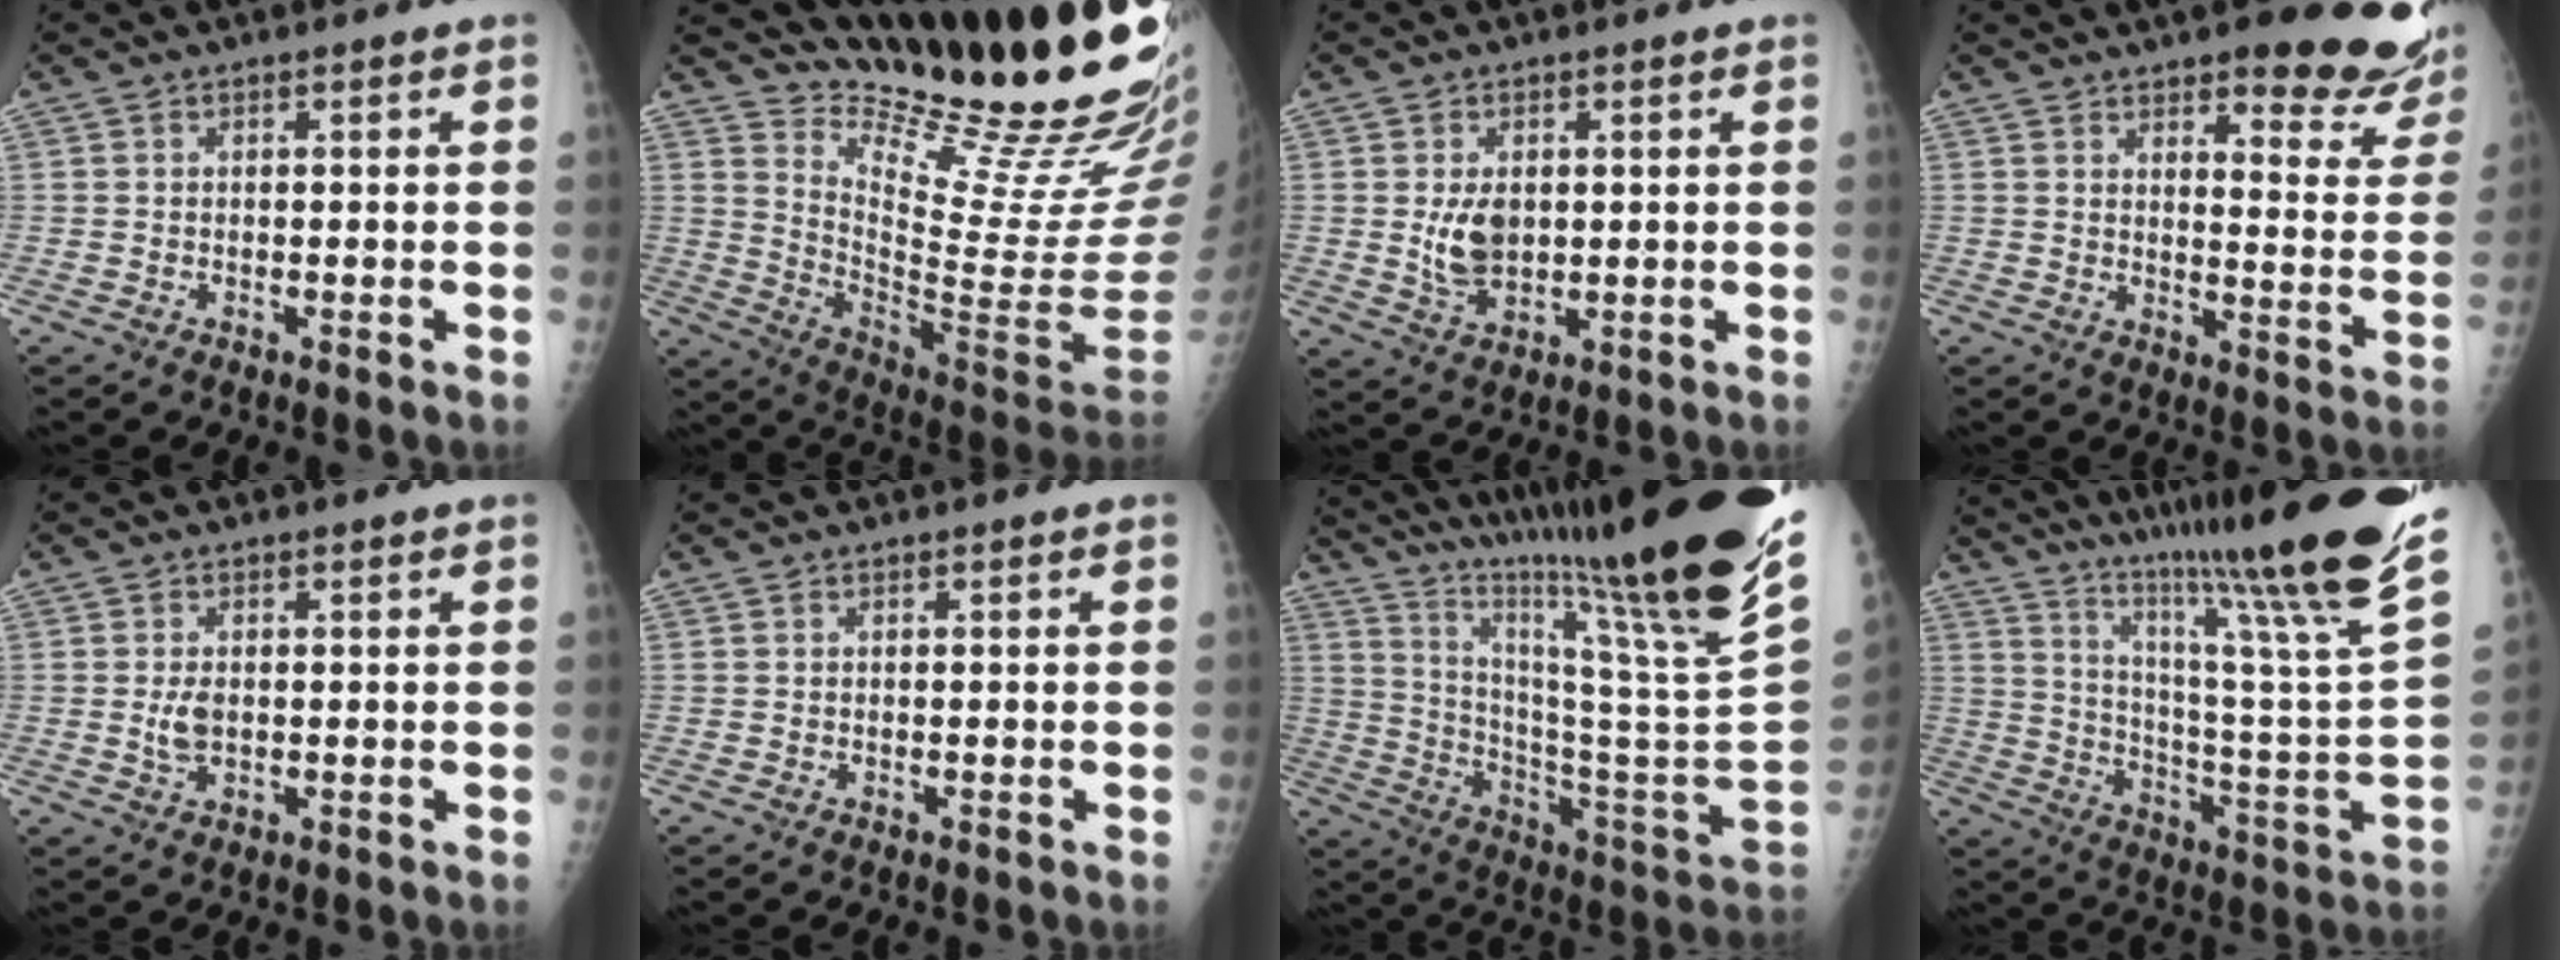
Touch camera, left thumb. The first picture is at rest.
{"total": 26.2, "force": [22.2, 3.3, 13.5], "torque": [-0.171, -0.184, 0.322]}
{"total": 5.8, "force": [0.8, 3.7, 4.4], "torque": [-0.067, -0.013, 0.026]}
{"total": 18.0, "force": [13.0, 5.2, 11.3], "torque": [-0.096, -0.083, 0.152]}
{"total": 3.0, "force": [0.3, 1.6, 2.5], "torque": [-0.048, -0.005, 0.011]}
{"total": 0.0}
{"total": 38.7, "force": [27.5, 2.7, 27.0], "torque": [-0.361, -0.147, 0.408]}
{"total": 35.2, "force": [24.5, 2.9, 25.2], "torque": [-0.339, -0.117, 0.360]}